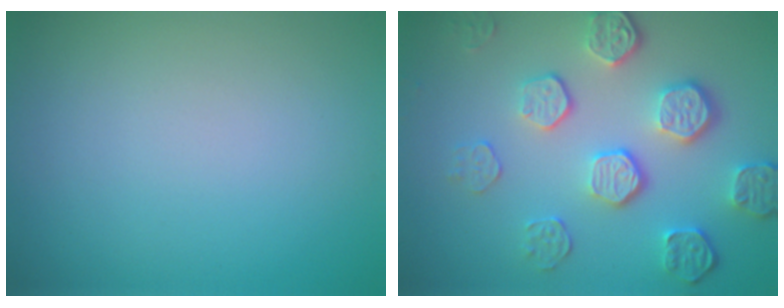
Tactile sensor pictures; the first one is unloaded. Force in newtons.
{"total": 5.4, "press": 3.9, "slide": 3.7}